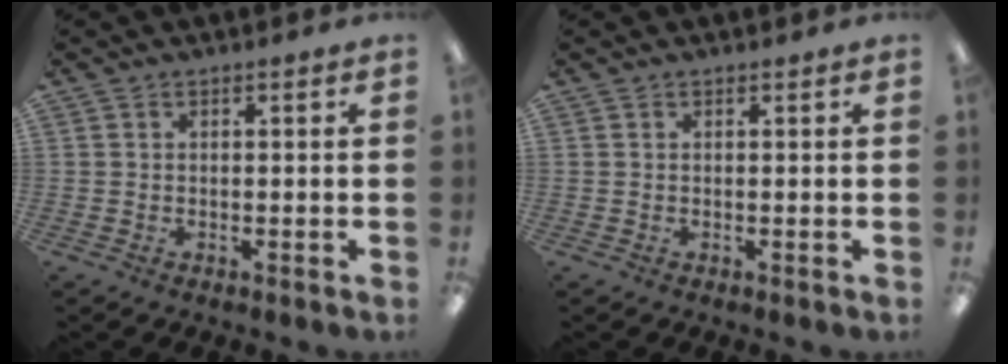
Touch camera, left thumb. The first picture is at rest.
{"total": 0.0}